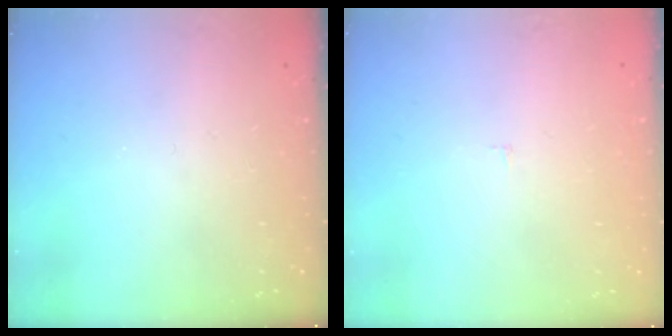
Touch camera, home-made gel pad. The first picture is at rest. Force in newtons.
{"total": 1.6, "press": 1.6, "slide": 0.1}